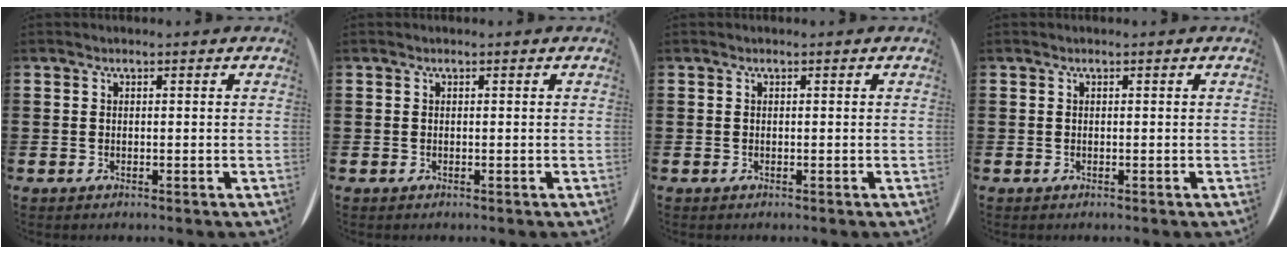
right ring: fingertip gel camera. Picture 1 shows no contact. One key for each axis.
{"total": 0.0}
{"total": 0.0}
{"total": 0.0}